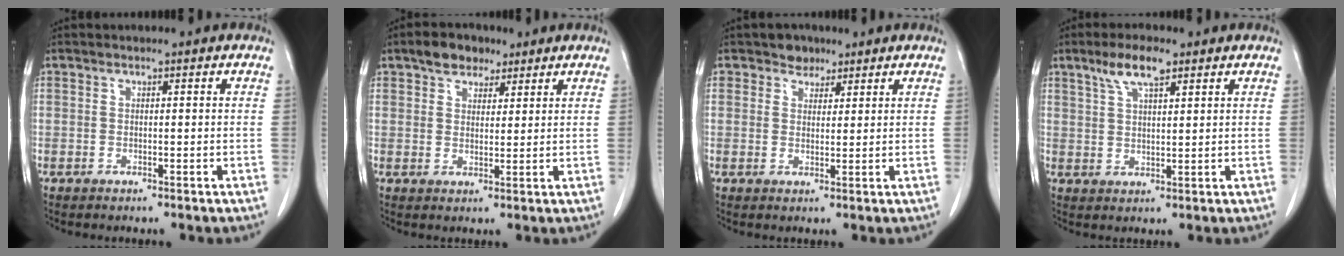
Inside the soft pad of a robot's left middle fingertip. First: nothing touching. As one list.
[{"total": 5.0, "force": [3.4, 3.0, 2.1], "torque": [-0.035, 0.013, 0.060]}, {"total": 2.9, "force": [2.0, 2.0, 0.3], "torque": [-0.003, 0.003, 0.029]}, {"total": 5.7, "force": [3.7, 1.3, 4.1], "torque": [-0.086, 0.009, 0.068]}]